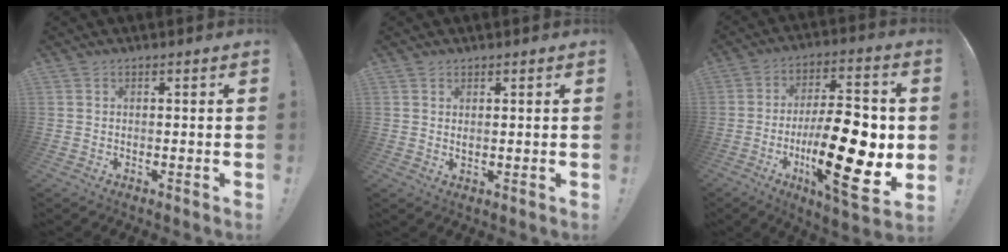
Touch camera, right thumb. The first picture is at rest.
{"total": 1.2, "force": [0.8, 0.5, 0.6], "torque": [-0.007, -0.004, 0.015]}
{"total": 25.0, "force": [-4.4, 8.7, 23.0], "torque": [-0.382, 0.012, -0.066]}